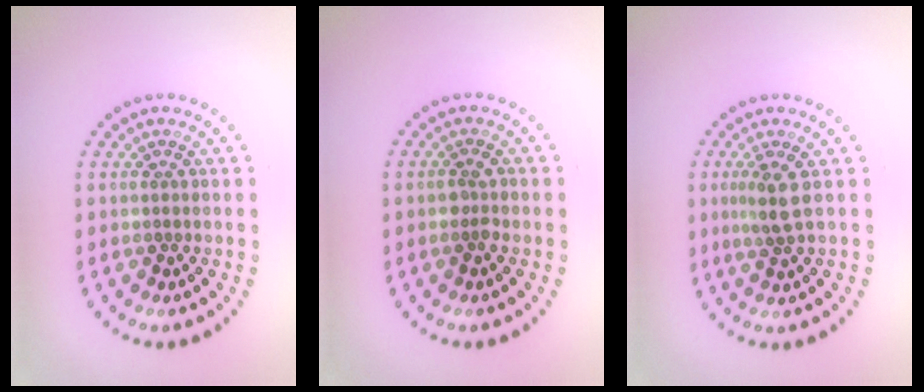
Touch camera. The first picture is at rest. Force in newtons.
{"total": 0.9, "press": 0.9, "slide": 0.3}
{"total": 2.2, "press": 1.7, "slide": 1.5}